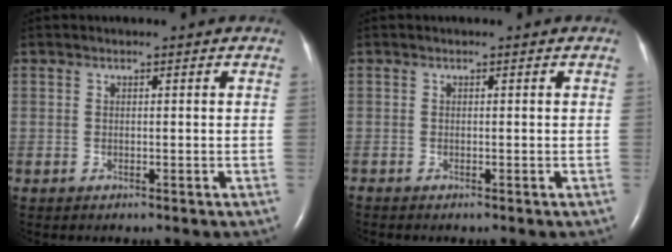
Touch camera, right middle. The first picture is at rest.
{"total": 0.0}